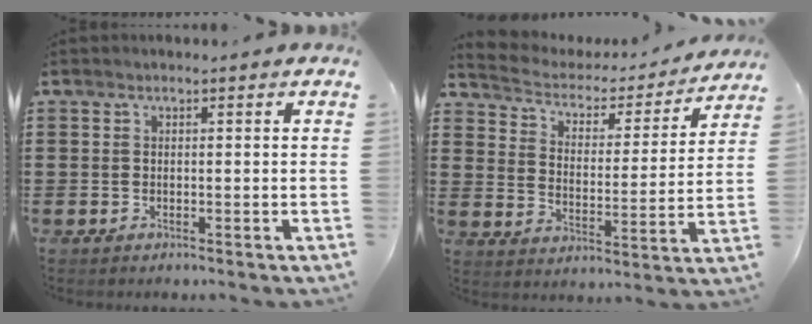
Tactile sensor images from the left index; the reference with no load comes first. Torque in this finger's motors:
{"motor_torque": [2.14, 0.00, 0.25, 0.06]}